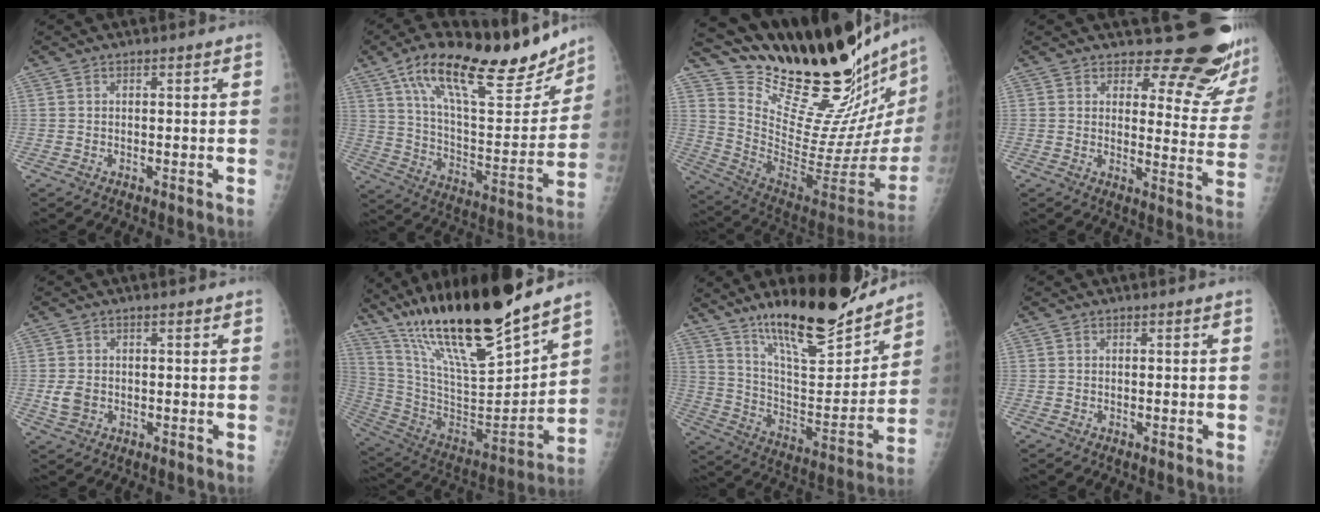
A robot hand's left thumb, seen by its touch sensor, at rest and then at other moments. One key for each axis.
{"total": 26.5, "fx": 18.2, "fy": 8.7, "fz": 17.2, "tx": -0.229, "ty": -0.055, "tz": 0.298}
{"total": 32.2, "fx": 27.7, "fy": 4.9, "fz": 15.8, "tx": -0.218, "ty": -0.213, "tz": 0.405}
{"total": 15.4, "fx": 14.1, "fy": 4.2, "fz": 4.5, "tx": -0.009, "ty": -0.142, "tz": 0.156}
{"total": 3.1, "fx": -0.2, "fy": 2.4, "fz": 1.9, "tx": -0.036, "ty": -0.004, "tz": 0.001}
{"total": 27.4, "fx": 20.9, "fy": 5.0, "fz": 17.1, "tx": -0.273, "ty": -0.089, "tz": 0.369}
{"total": 22.3, "fx": 17.4, "fy": 5.8, "fz": 12.6, "tx": -0.161, "ty": -0.103, "tz": 0.289}
{"total": 0.0}